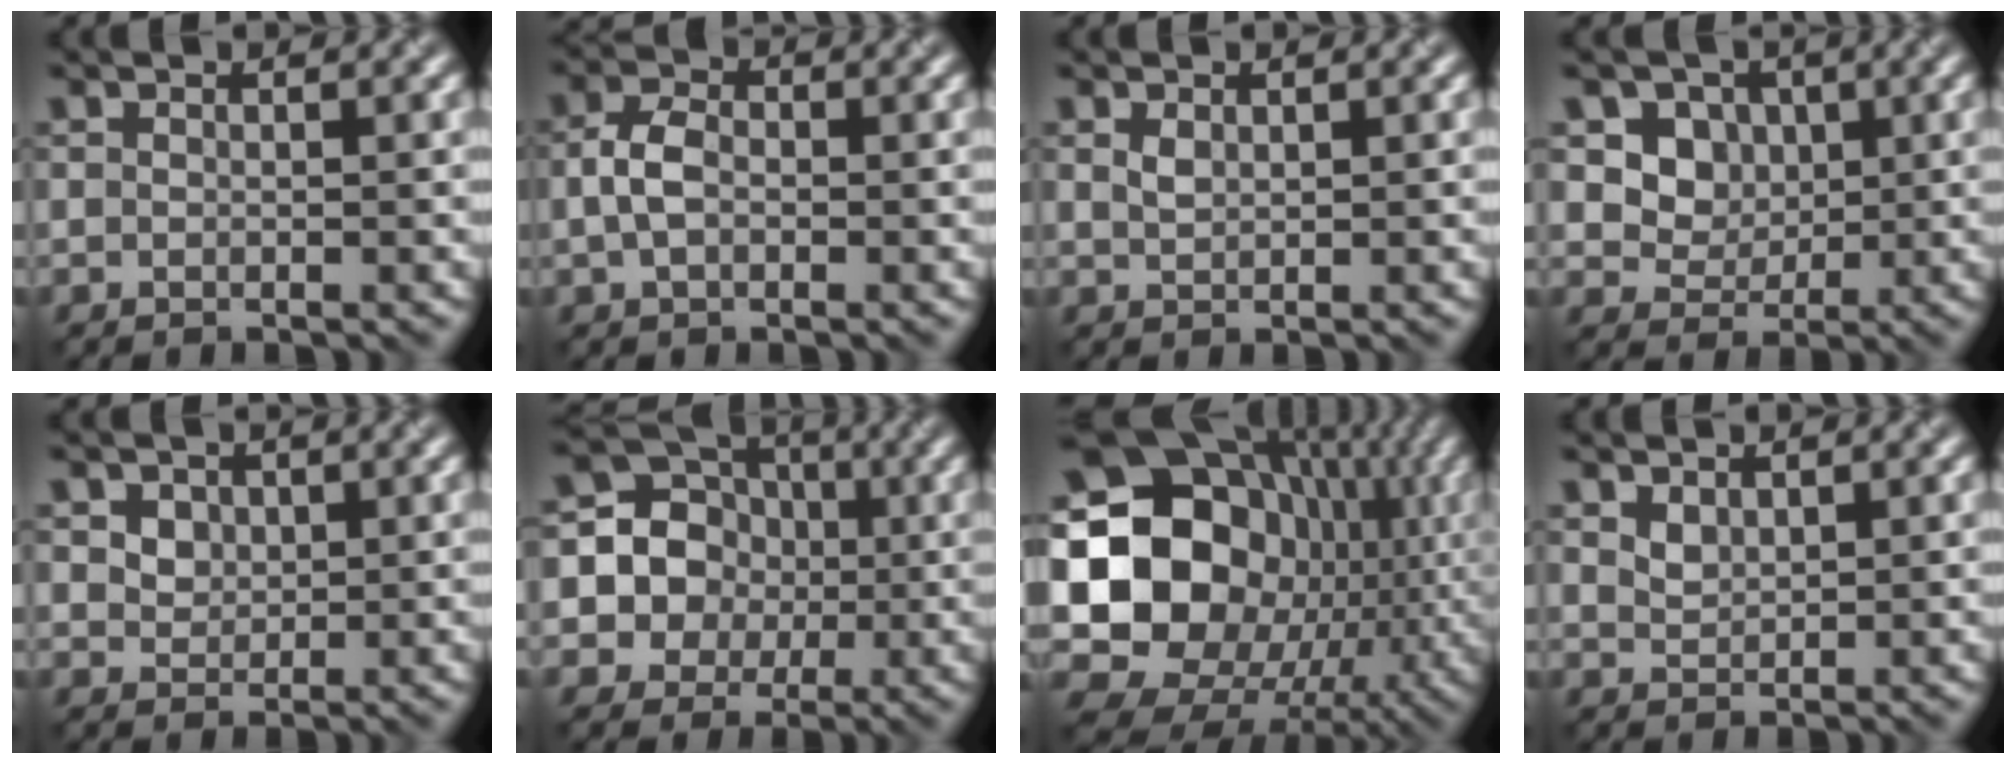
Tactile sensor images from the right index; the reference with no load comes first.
{"total": 2.8, "force": [-0.3, 1.9, 2.1], "torque": [-0.046, 0.004, -0.010]}
{"total": 1.0, "force": [0.5, 0.6, 0.6], "torque": [-0.017, -0.001, 0.014]}
{"total": 5.7, "force": [2.0, 4.8, 2.4], "torque": [-0.049, -0.006, 0.042]}
{"total": 2.9, "force": [1.4, 2.2, 1.3], "torque": [-0.038, 0.004, 0.032]}
{"total": 12.9, "force": [-0.2, 12.4, 3.5], "torque": [-0.104, 0.024, -0.019]}
{"total": 19.1, "force": [0.5, 15.8, 10.6], "torque": [-0.182, 0.005, 0.009]}
{"total": 1.3, "force": [1.0, 0.7, 0.6], "torque": [-0.014, -0.001, 0.024]}